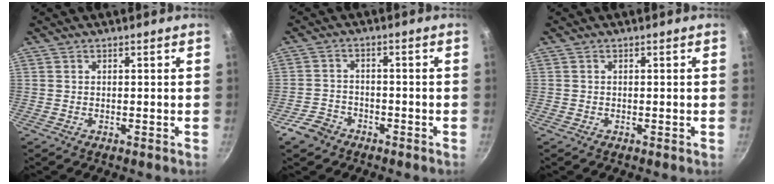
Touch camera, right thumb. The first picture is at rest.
{"total": 5.1, "force": [-3.4, 3.5, 1.5], "torque": [-0.020, 0.037, -0.060]}
{"total": 0.0}